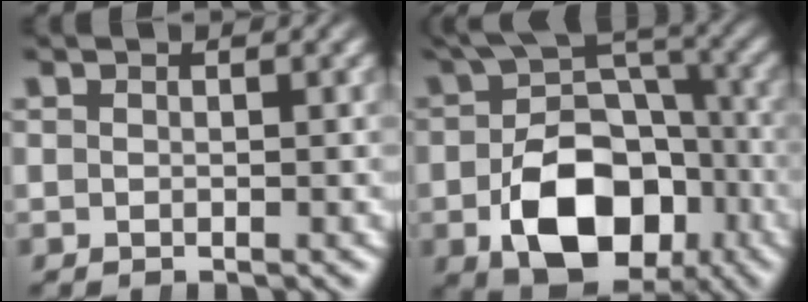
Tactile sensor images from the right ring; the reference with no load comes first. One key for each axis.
{"total": 12.0, "fx": -3.0, "fy": 7.6, "fz": 8.9, "tx": -0.144, "ty": -0.020, "tz": -0.038}